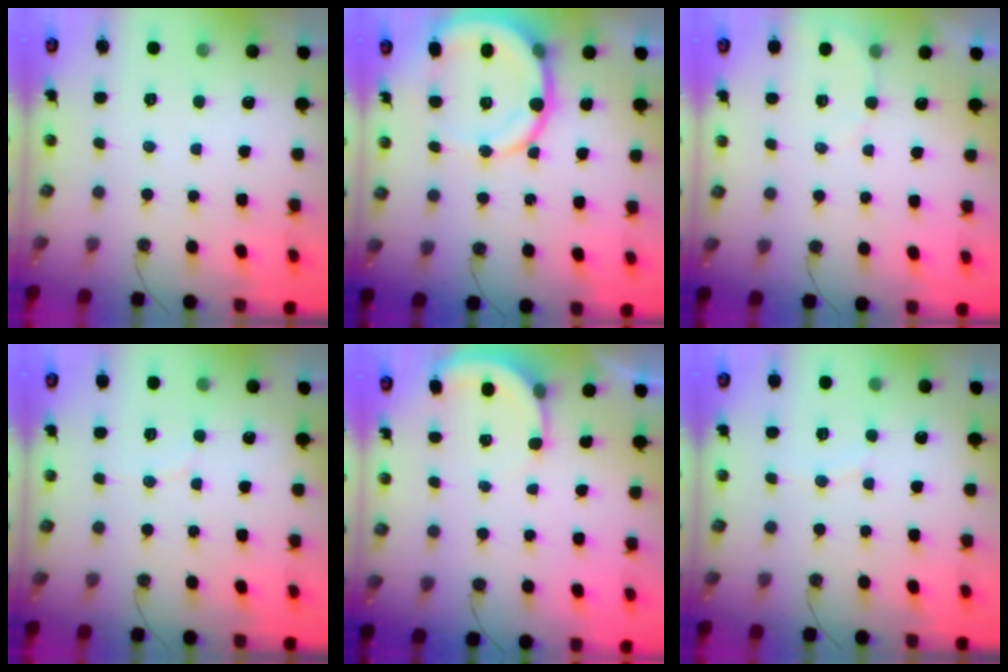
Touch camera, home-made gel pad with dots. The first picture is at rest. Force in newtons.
{"total": 12.7, "press": 12.5, "slide": 2.4}
{"total": 2.8, "press": 2.8, "slide": 0.2}
{"total": 3.9, "press": 3.9, "slide": 0.6}
{"total": 2.5, "press": 2.5, "slide": 0.4}
{"total": 4.5, "press": 4.5, "slide": 0.4}